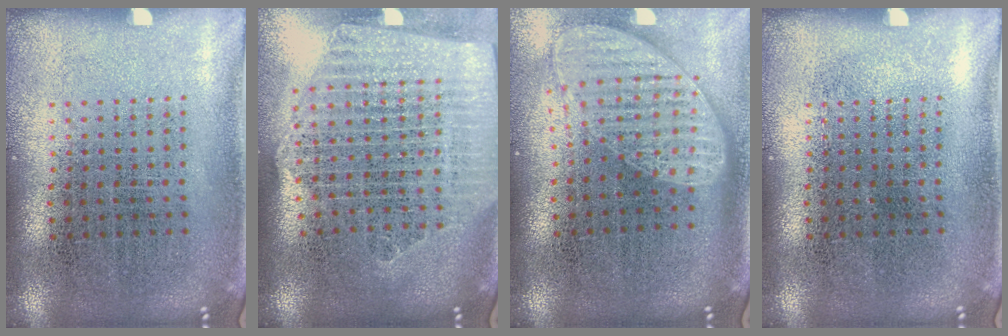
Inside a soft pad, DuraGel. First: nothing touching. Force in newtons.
{"total": 2.5, "press": 2.2, "slide": 1.2}
{"total": 1.8, "press": 1.5, "slide": 1.1}
{"total": 0.0}